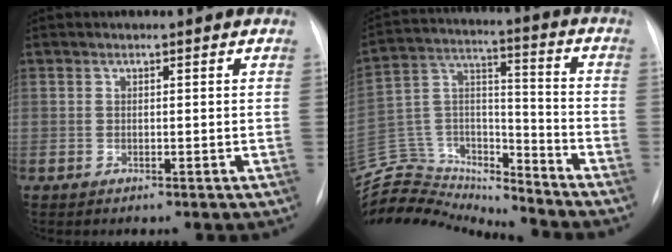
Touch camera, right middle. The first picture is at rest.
{"total": 19.6, "force": [-19.0, 3.5, 2.7], "torque": [-0.059, 0.062, -0.318]}